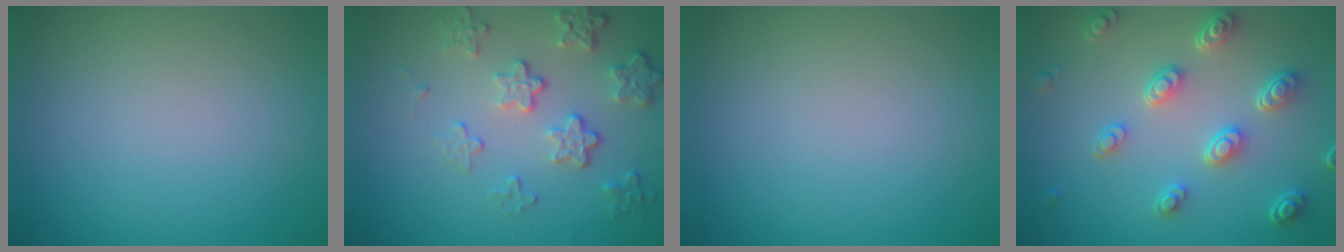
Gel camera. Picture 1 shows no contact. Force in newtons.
{"total": 4.2, "press": 3.2, "slide": 2.8}
{"total": 0.0}
{"total": 4.7, "press": 3.7, "slide": 2.9}